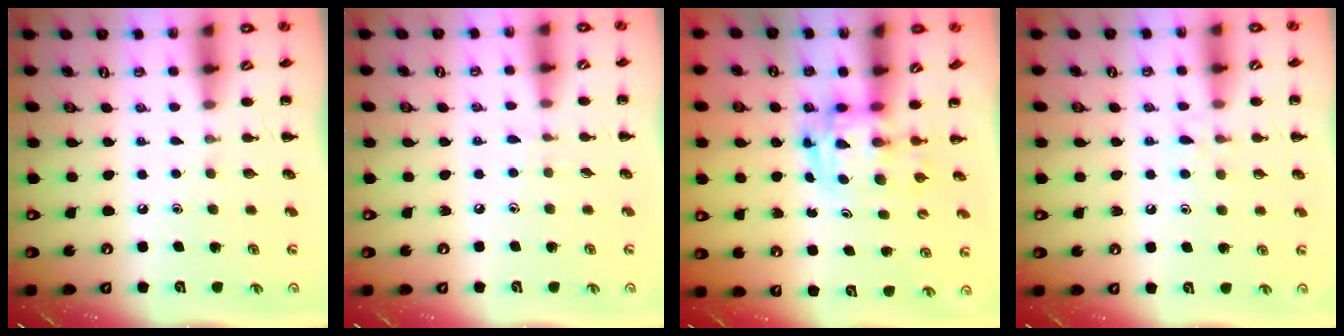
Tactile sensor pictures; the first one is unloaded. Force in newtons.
{"total": 3.0, "press": 2.7, "slide": 1.2}
{"total": 3.0, "press": 3.0, "slide": 0.5}
{"total": 6.7, "press": 6.3, "slide": 2.2}